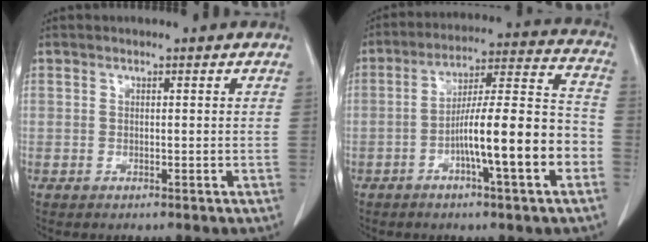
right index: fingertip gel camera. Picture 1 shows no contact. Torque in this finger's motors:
{"motor_torque": [1.58, -0.56, 0.58, 0.18]}